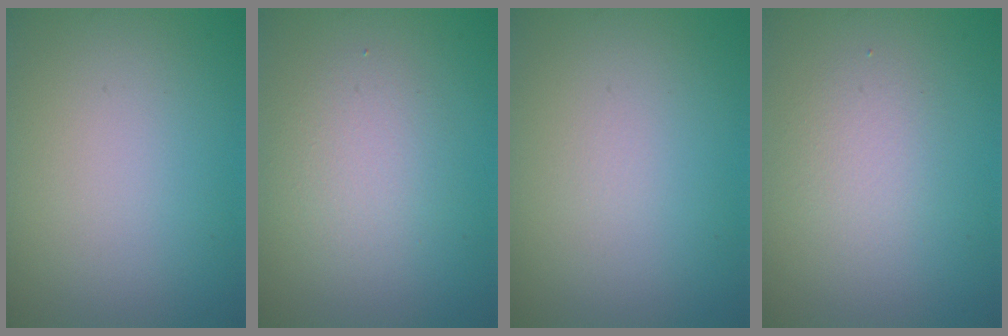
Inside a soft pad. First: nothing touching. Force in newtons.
{"total": 2.8, "press": 2.8, "slide": 0.1}
{"total": 0.0}
{"total": 2.0, "press": 2.0, "slide": 0.1}